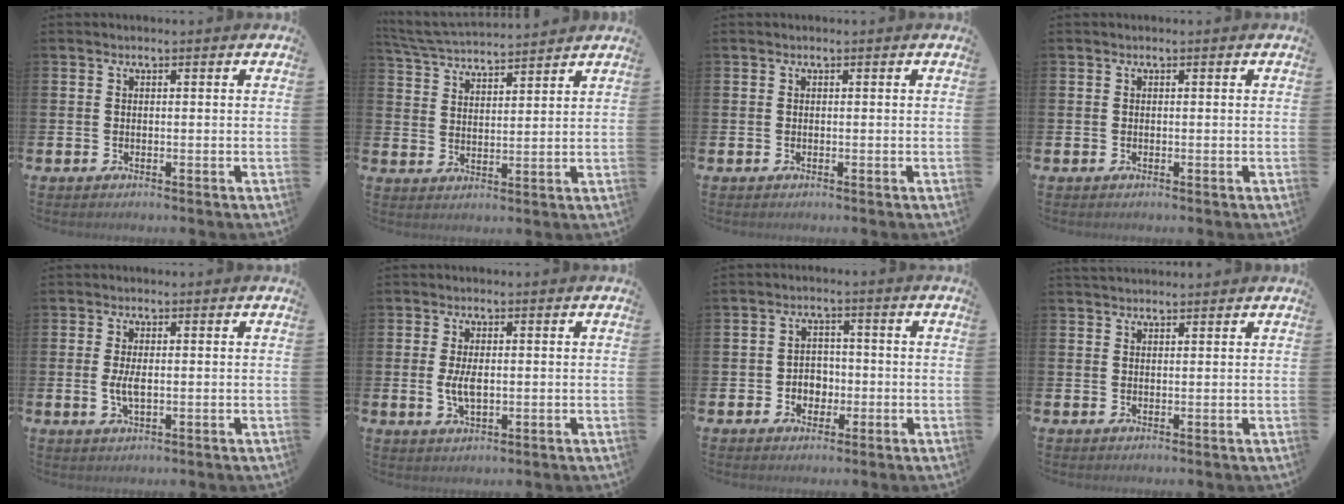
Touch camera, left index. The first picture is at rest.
{"total": 5.4, "force": [5.4, 0.4, 0.7], "torque": [-0.037, -0.031, 0.095]}
{"total": 0.0}
{"total": 0.0}
{"total": 2.8, "force": [0.1, 1.2, 2.5], "torque": [-0.056, -0.001, -0.003]}
{"total": 3.4, "force": [0.1, 1.6, 3.0], "torque": [-0.049, 0.000, -0.001]}
{"total": 3.0, "force": [-0.8, 2.7, 1.1], "torque": [-0.027, 0.008, -0.022]}
{"total": 1.8, "force": [1.7, 0.4, 0.2], "torque": [0.004, -0.003, 0.030]}